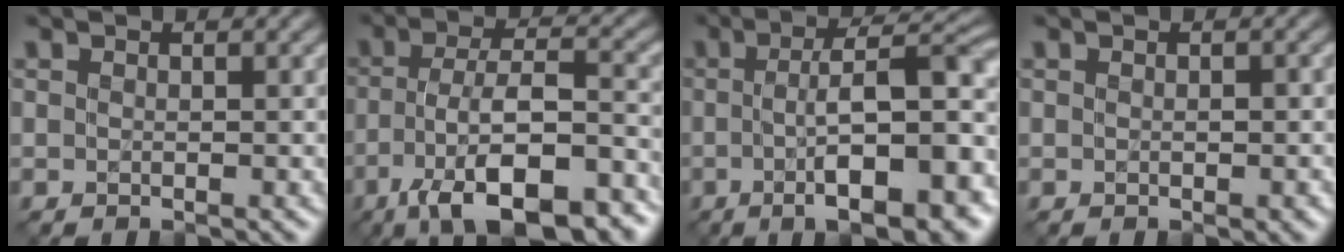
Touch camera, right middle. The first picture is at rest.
{"total": 12.2, "force": [-6.5, 4.6, 9.3], "torque": [-0.158, -0.003, -0.108]}
{"total": 12.1, "force": [-2.0, 3.3, 11.4], "torque": [-0.152, 0.013, -0.026]}
{"total": 1.1, "force": [-0.2, 0.5, 1.0], "torque": [-0.009, -0.001, 0.001]}